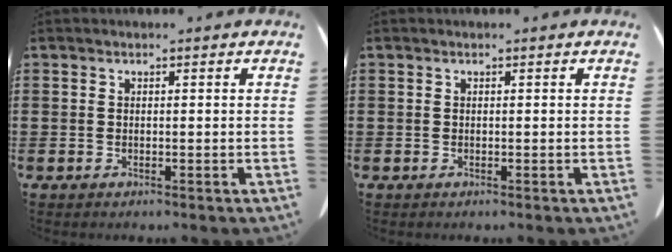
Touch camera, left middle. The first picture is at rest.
{"total": 0.0}